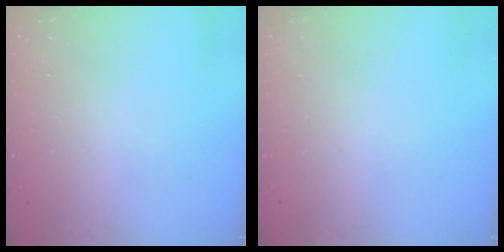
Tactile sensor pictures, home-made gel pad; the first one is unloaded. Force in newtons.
{"total": 0.0}